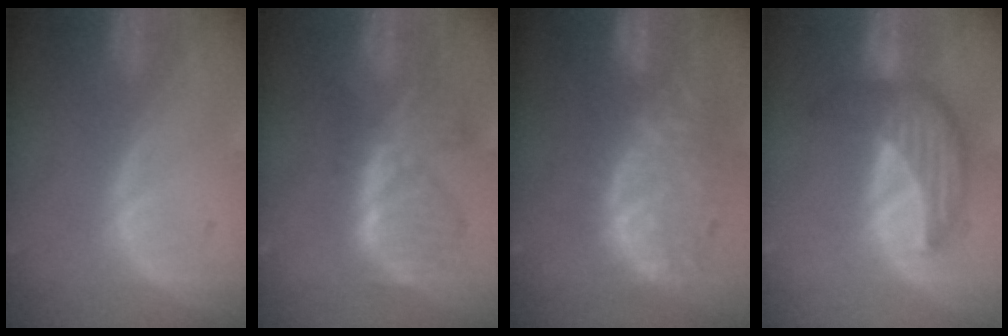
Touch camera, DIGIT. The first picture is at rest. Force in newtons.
{"total": 7.5, "press": 6.8, "slide": 3.1}
{"total": 11.3, "press": 9.7, "slide": 5.8}
{"total": 7.5, "press": 7.4, "slide": 1.2}